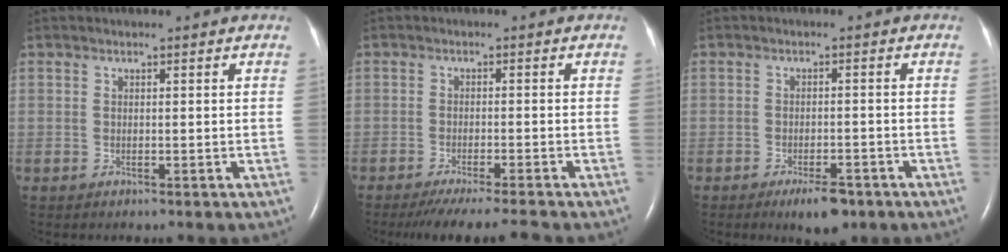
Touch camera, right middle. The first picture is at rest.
{"total": 7.7, "force": [-7.0, -0.9, 3.1], "torque": [-0.039, -0.016, -0.111]}
{"total": 4.7, "force": [-3.1, 1.6, 3.2], "torque": [-0.052, -0.003, -0.042]}